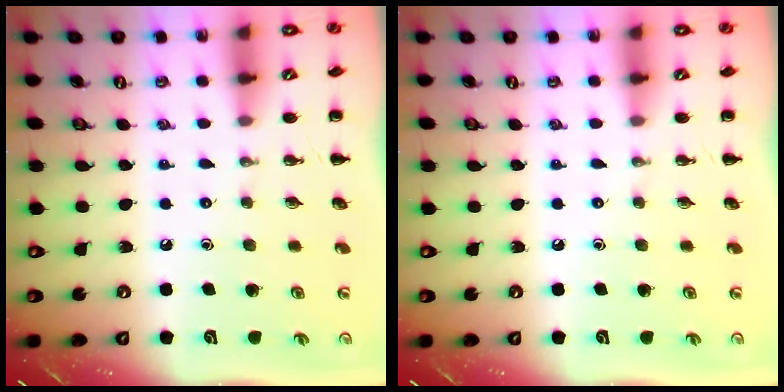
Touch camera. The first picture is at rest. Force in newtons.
{"total": 0.0}